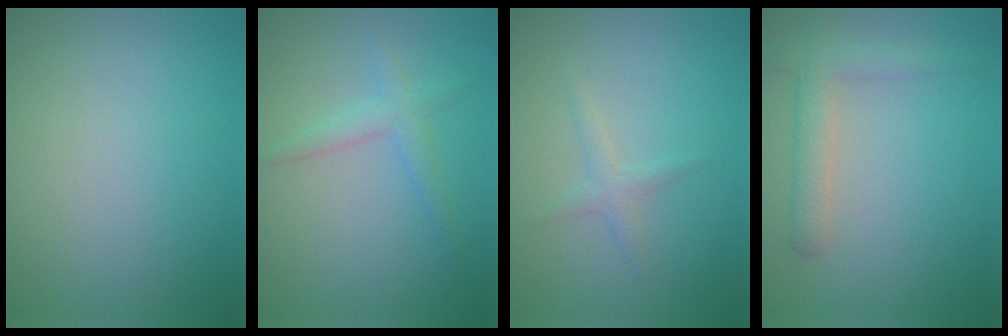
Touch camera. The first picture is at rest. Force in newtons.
{"total": 2.0, "press": 2.0, "slide": 0.0}
{"total": 1.3, "press": 1.3, "slide": 0.0}
{"total": 2.9, "press": 2.9, "slide": 0.2}